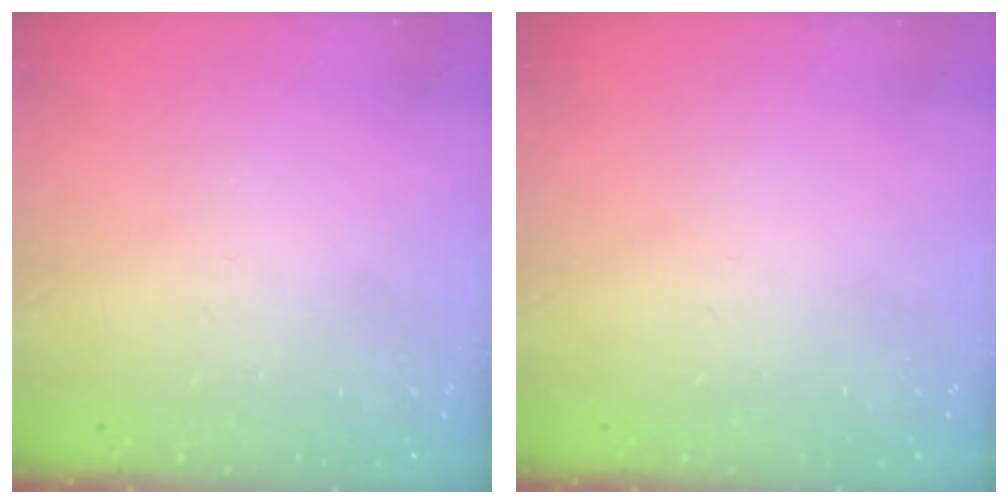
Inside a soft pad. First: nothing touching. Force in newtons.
{"total": 0.0}